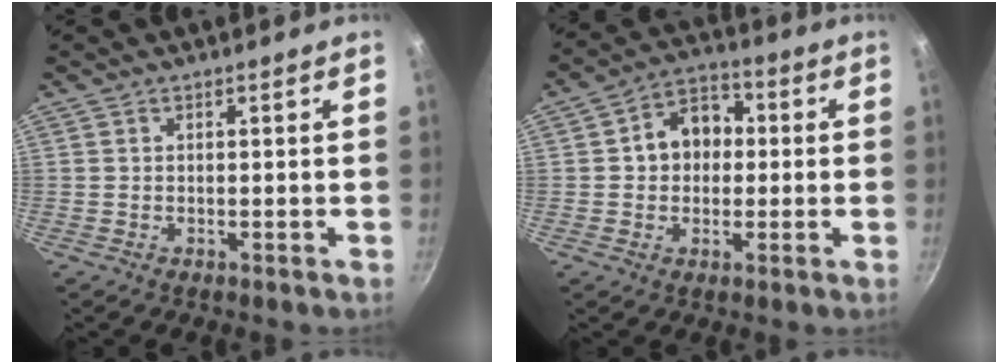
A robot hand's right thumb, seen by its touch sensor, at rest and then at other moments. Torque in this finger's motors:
{"motor_torque": [-0.18, 0.59, 0.31, -0.27, 0.16]}